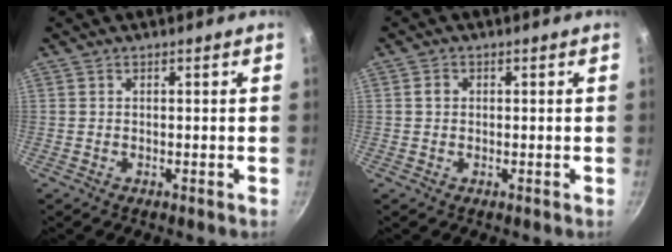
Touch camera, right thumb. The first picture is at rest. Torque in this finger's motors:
{"motor_torque": [-0.08, 0.29, 0.21, -0.09, -0.13]}